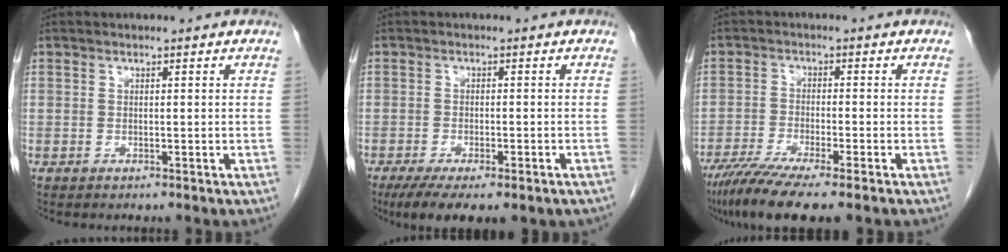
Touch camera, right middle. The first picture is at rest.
{"total": 9.8, "force": [-6.9, 2.9, 6.4], "torque": [-0.093, -0.017, -0.099]}
{"total": 9.4, "force": [-7.0, 0.3, 6.3], "torque": [-0.105, -0.022, -0.115]}